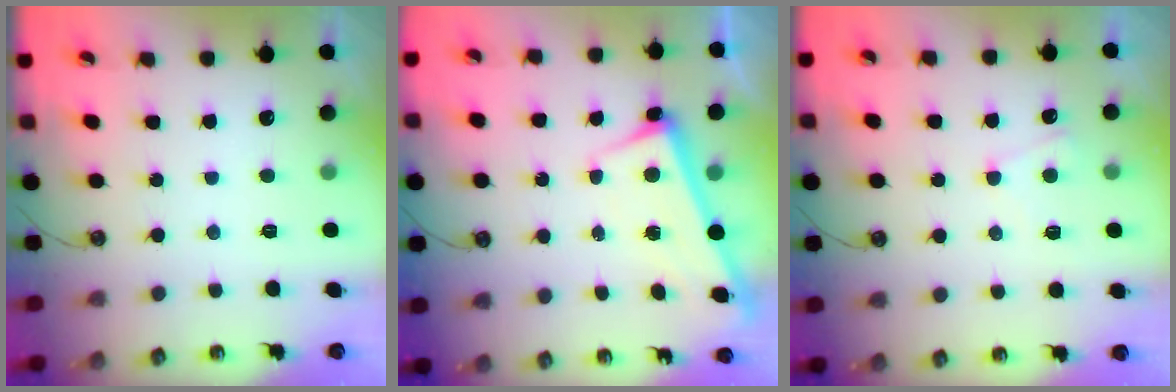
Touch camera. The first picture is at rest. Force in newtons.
{"total": 2.9, "press": 2.9, "slide": 0.4}
{"total": 2.2, "press": 2.1, "slide": 0.6}